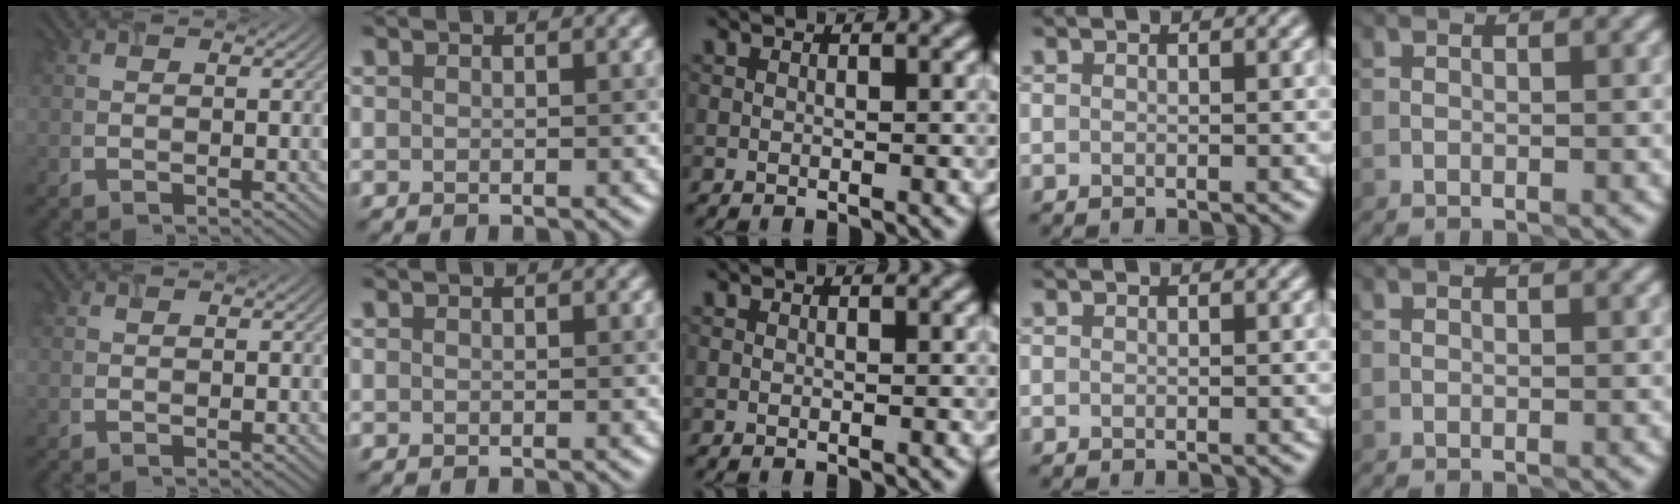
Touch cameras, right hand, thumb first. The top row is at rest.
{}